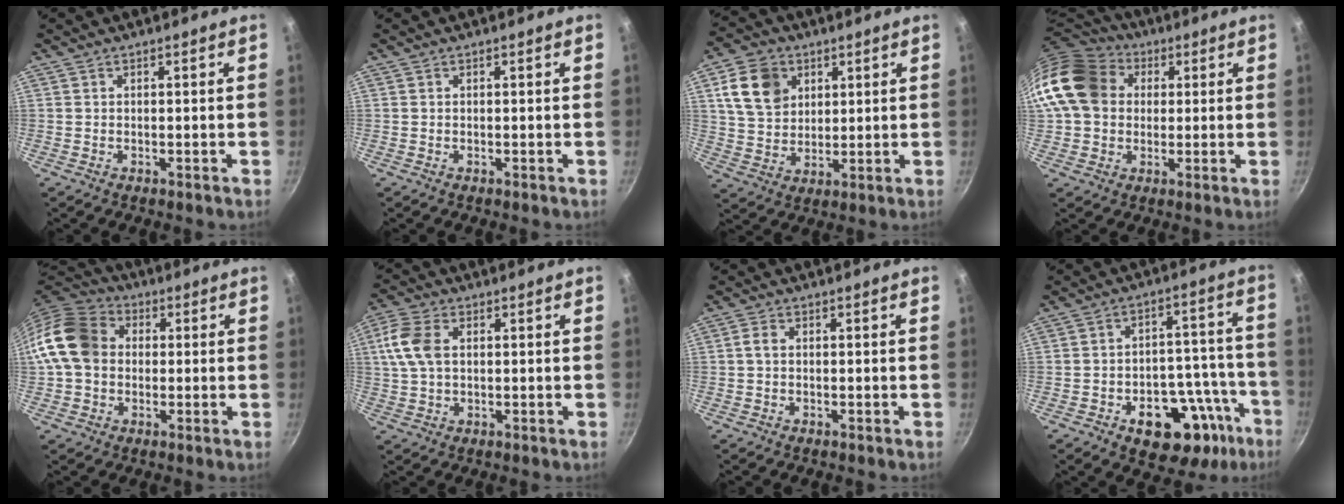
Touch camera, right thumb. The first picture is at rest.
{"total": 0.0}
{"total": 11.5, "force": [4.3, 8.9, 6.0], "torque": [-0.085, -0.006, 0.080]}
{"total": 18.4, "force": [3.4, 15.0, 10.1], "torque": [-0.186, 0.036, 0.049]}
{"total": 13.5, "force": [0.6, 10.9, 8.0], "torque": [-0.128, 0.027, -0.007]}
{"total": 8.2, "force": [1.7, 5.2, 6.1], "torque": [-0.127, 0.008, 0.028]}
{"total": 1.8, "force": [0.1, 1.2, 1.3], "torque": [-0.027, 0.006, 0.000]}
{"total": 20.0, "force": [-9.6, 12.0, 12.8], "torque": [-0.106, 0.055, -0.120]}